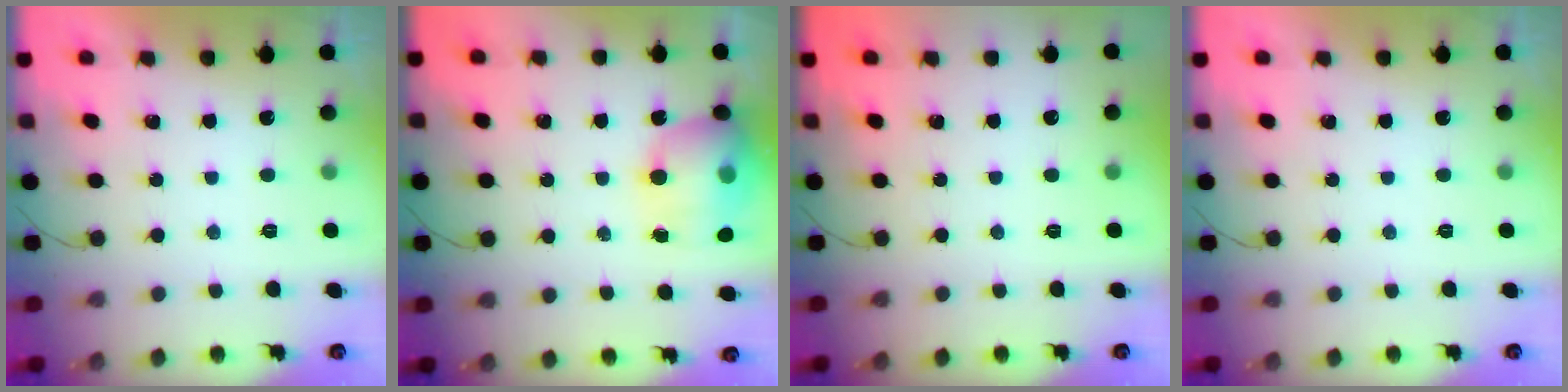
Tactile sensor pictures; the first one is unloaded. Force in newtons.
{"total": 14.5, "press": 14.2, "slide": 3.3}
{"total": 0.0}
{"total": 0.0}